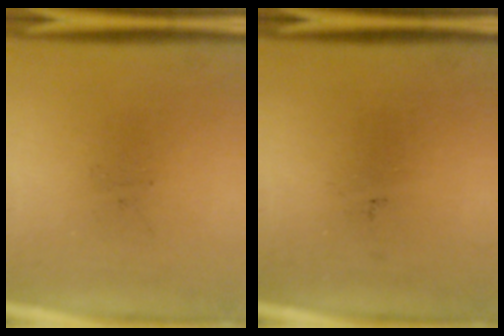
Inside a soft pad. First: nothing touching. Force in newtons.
{"total": 0.0}